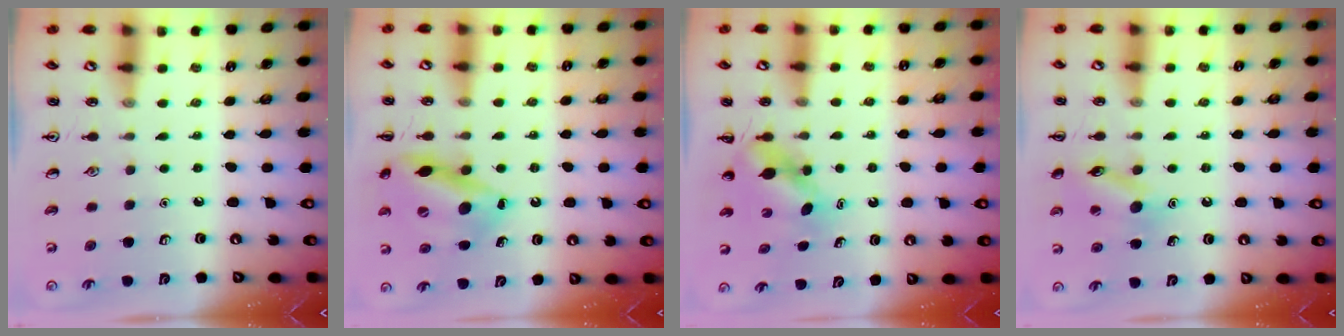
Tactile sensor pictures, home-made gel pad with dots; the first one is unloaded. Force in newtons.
{"total": 16.1, "press": 15.7, "slide": 3.3}
{"total": 5.3, "press": 5.2, "slide": 0.6}
{"total": 11.8, "press": 11.7, "slide": 1.6}